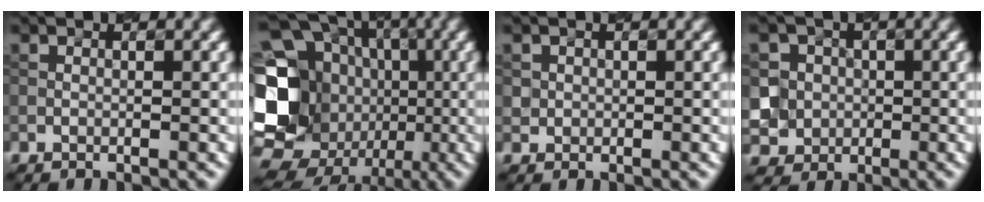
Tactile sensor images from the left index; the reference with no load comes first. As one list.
[{"total": 21.3, "force": [-3.1, 18.8, 9.4], "torque": [-0.200, 0.008, -0.088]}, {"total": 0.9, "force": [0.1, 0.8, 0.1], "torque": [0.005, -0.004, 0.003]}, {"total": 6.1, "force": [-0.4, 6.0, 1.4], "torque": [-0.035, 0.018, -0.016]}]